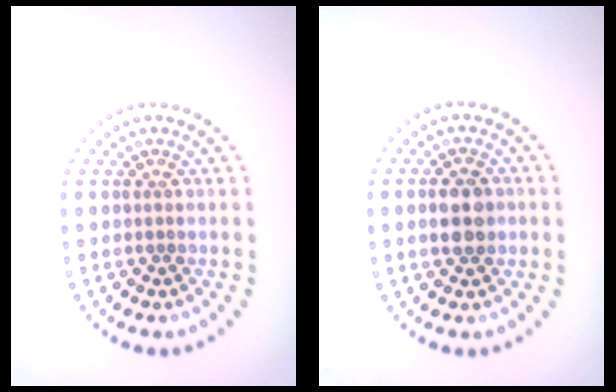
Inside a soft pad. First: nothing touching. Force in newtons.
{"total": 3.3, "press": 3.3, "slide": 0.3}